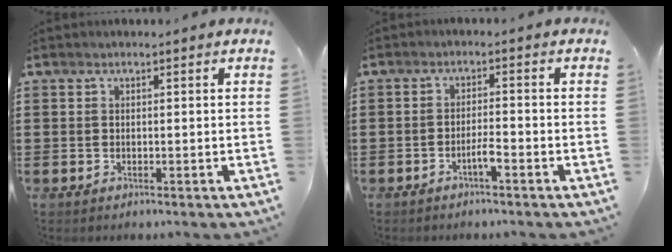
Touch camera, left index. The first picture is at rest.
{"total": 2.4, "force": [-1.5, 0.3, 1.8], "torque": [-0.035, 0.004, -0.028]}